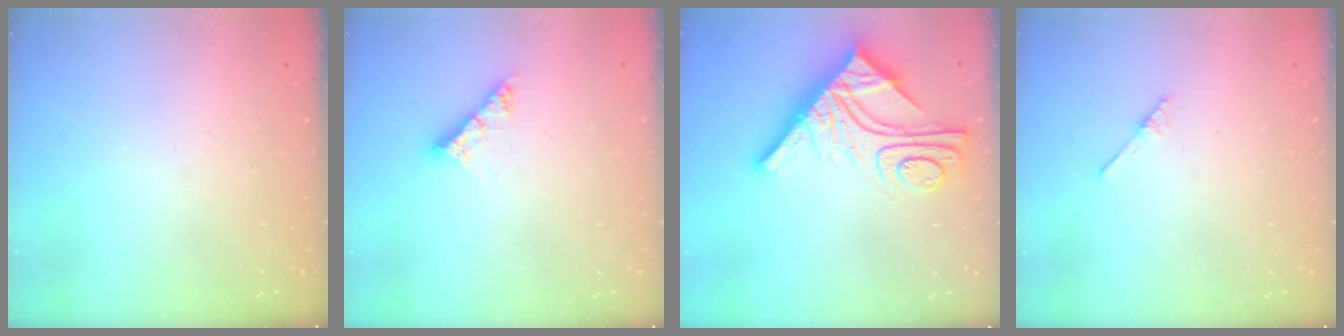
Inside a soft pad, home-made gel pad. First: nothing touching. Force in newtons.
{"total": 6.8, "press": 6.8, "slide": 0.8}
{"total": 16.8, "press": 16.8, "slide": 1.5}
{"total": 1.9, "press": 1.8, "slide": 0.3}